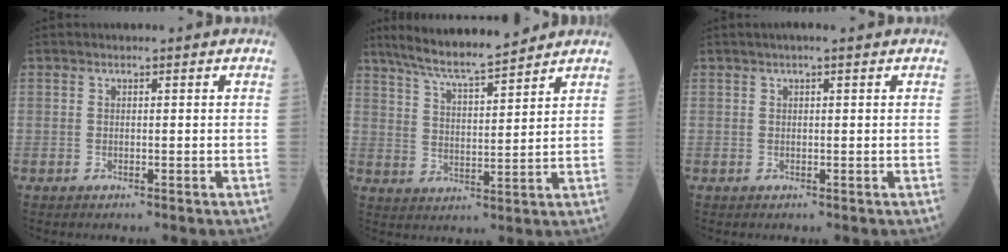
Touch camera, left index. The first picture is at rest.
{"total": 11.4, "force": [9.9, 0.6, 5.7], "torque": [-0.101, 0.015, 0.171]}
{"total": 1.6, "force": [0.9, -0.1, 1.3], "torque": [-0.022, 0.007, 0.013]}